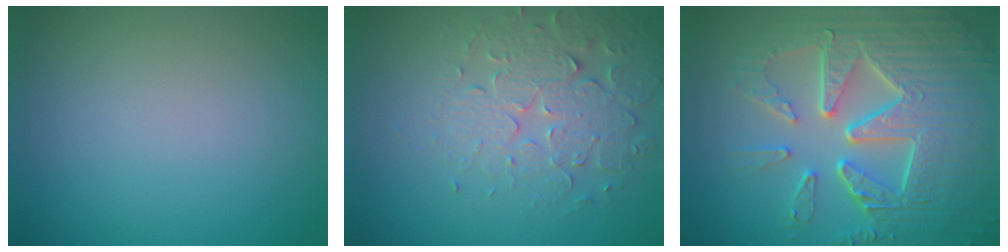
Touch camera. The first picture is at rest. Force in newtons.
{"total": 4.2, "press": 3.9, "slide": 1.5}
{"total": 9.7, "press": 6.5, "slide": 7.2}